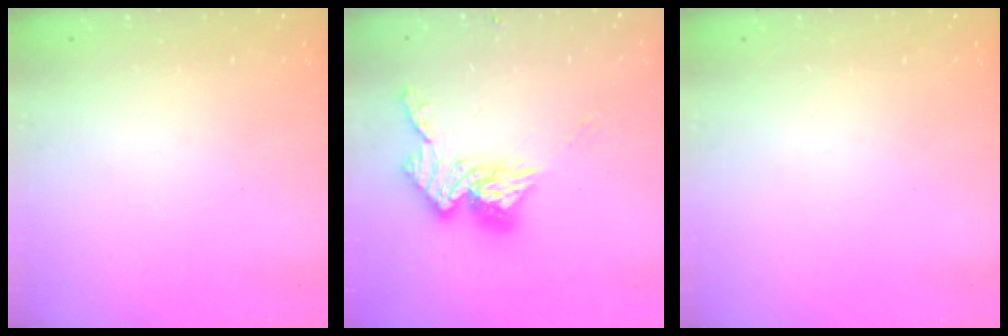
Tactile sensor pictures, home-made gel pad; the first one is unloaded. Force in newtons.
{"total": 12.8, "press": 12.7, "slide": 1.1}
{"total": 0.0}